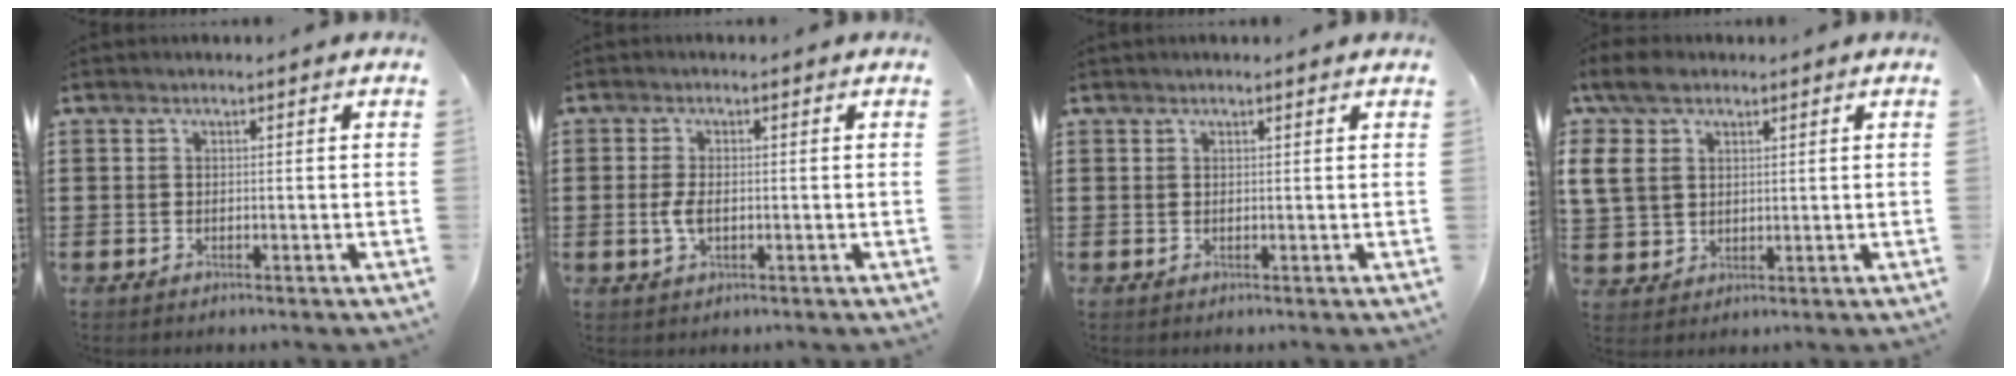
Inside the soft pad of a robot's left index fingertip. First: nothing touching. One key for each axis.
{"total": 3.0, "fx": -0.3, "fy": 1.4, "fz": 2.7, "tx": -0.066, "ty": -0.003, "tz": -0.009}
{"total": 0.6, "fx": 0.5, "fy": 0.0, "fz": 0.3, "tx": -0.007, "ty": 0.000, "tz": 0.011}
{"total": 8.4, "fx": 4.2, "fy": 6.0, "fz": 4.1, "tx": -0.125, "ty": 0.013, "tz": 0.077}